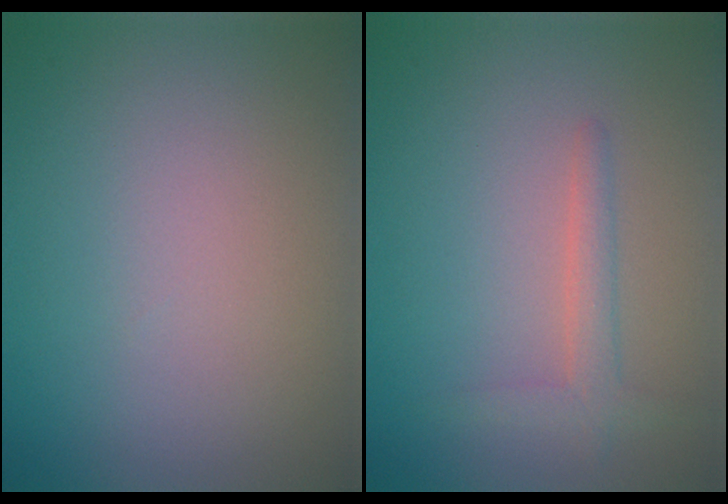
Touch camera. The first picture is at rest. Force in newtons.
{"total": 1.9, "press": 1.9, "slide": 0.2}